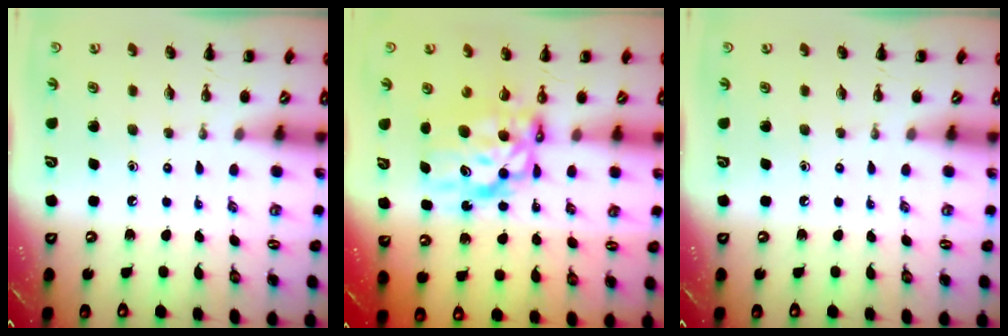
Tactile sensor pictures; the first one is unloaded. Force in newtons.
{"total": 8.9, "press": 8.6, "slide": 2.3}
{"total": 0.0}